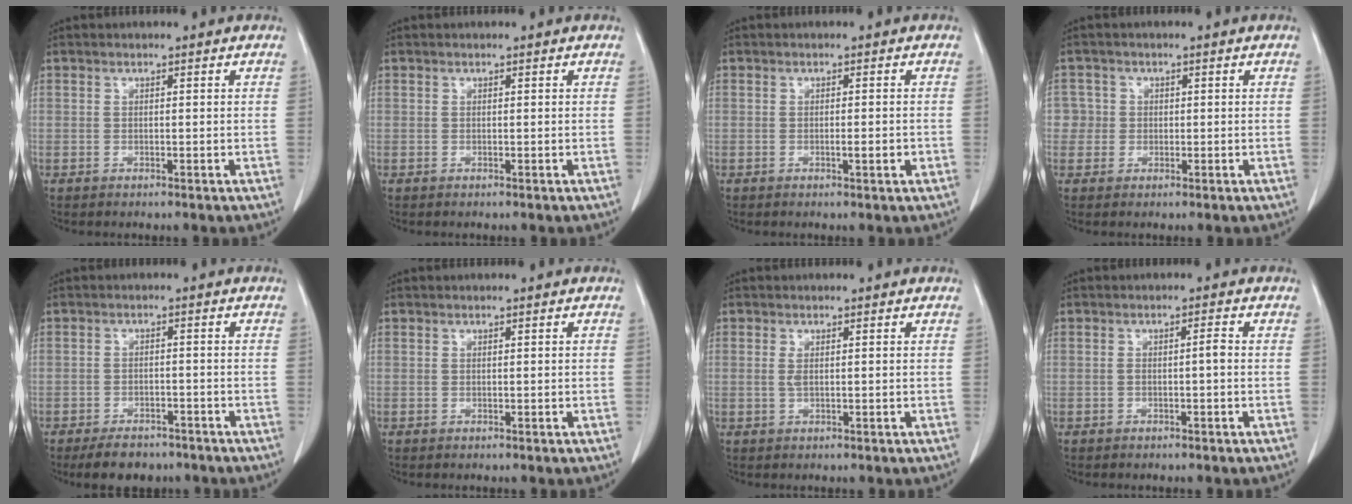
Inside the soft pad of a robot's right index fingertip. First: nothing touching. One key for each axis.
{"total": 0.0}
{"total": 1.7, "fx": -0.5, "fy": 0.2, "fz": 1.6, "tx": -0.026, "ty": -0.002, "tz": -0.006}
{"total": 2.7, "fx": 0.1, "fy": 2.7, "fz": -0.3, "tx": 0.023, "ty": 0.010, "tz": -0.002}
{"total": 6.1, "fx": -4.9, "fy": 2.8, "fz": 2.2, "tx": -0.033, "ty": 0.001, "tz": -0.069}
{"total": 0.0}
{"total": 1.2, "fx": 0.2, "fy": 0.3, "fz": 1.1, "tx": -0.028, "ty": -0.002, "tz": 0.004}
{"total": 1.4, "fx": -0.3, "fy": 0.1, "fz": 1.4, "tx": -0.023, "ty": 0.003, "tz": -0.005}